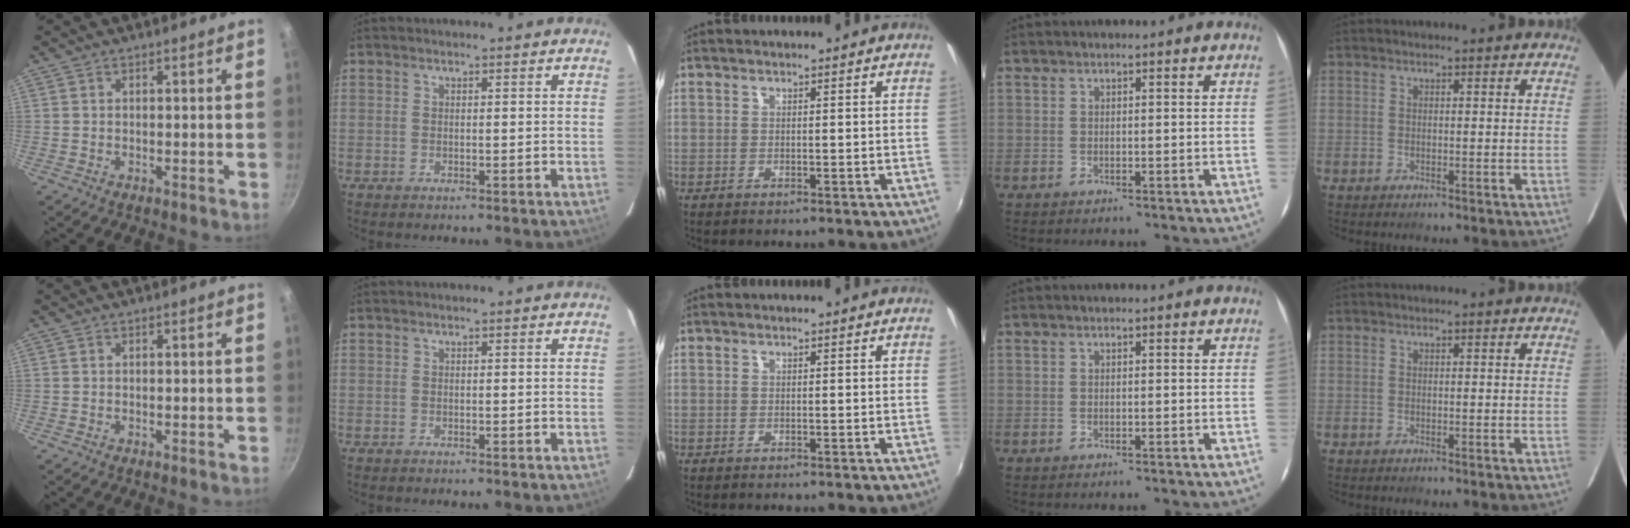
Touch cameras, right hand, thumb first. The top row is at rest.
{}